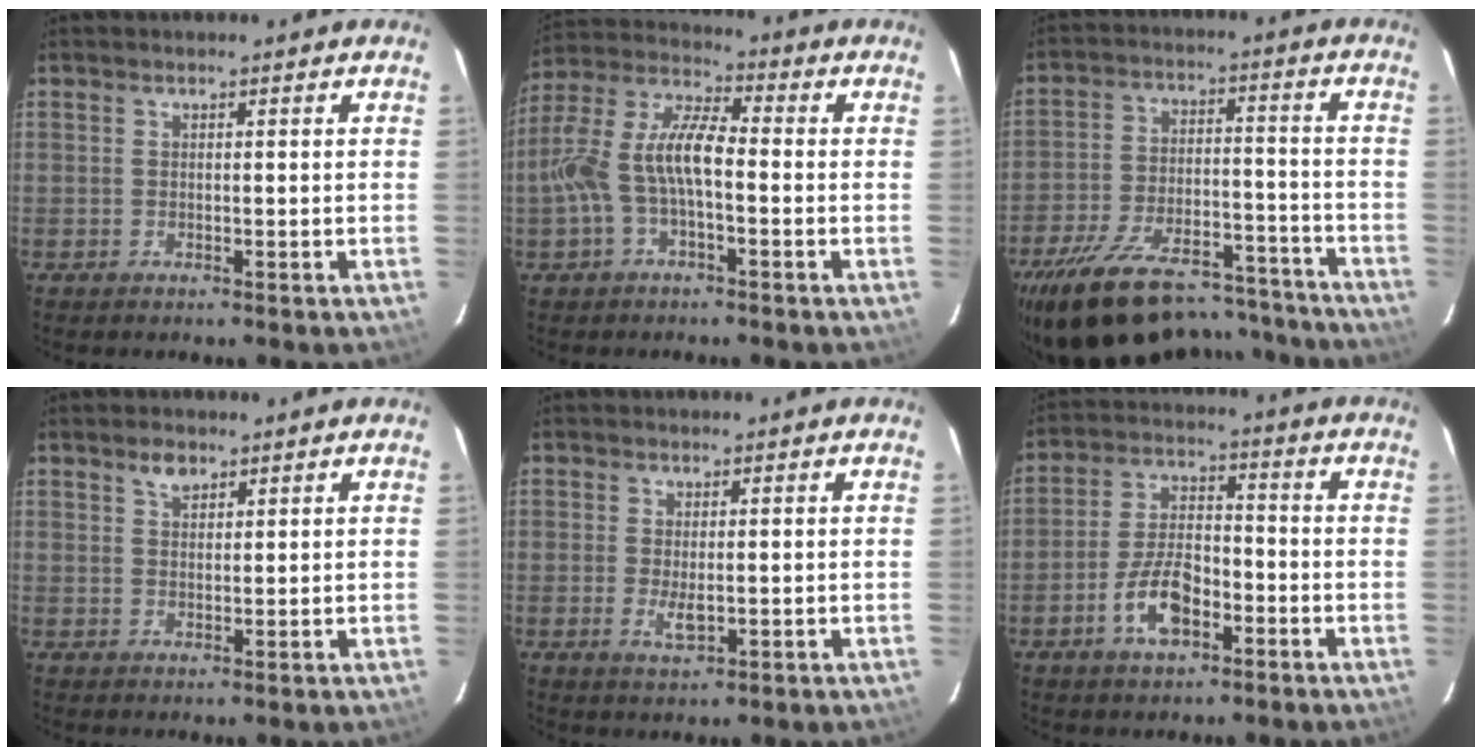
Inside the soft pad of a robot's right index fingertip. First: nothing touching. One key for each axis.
{"total": 11.1, "fx": -2.4, "fy": 4.0, "fz": 10.1, "tx": -0.217, "ty": 0.015, "tz": -0.048}
{"total": 27.5, "fx": -22.8, "fy": 9.9, "fz": 11.9, "tx": -0.232, "ty": 0.006, "tz": -0.317}
{"total": 2.7, "fx": 1.9, "fy": 1.4, "fz": 1.3, "tx": -0.021, "ty": 0.007, "tz": 0.034}
{"total": 3.1, "fx": -0.4, "fy": 1.3, "fz": 2.8, "tx": -0.053, "ty": -0.009, "tz": -0.004}
{"total": 9.4, "fx": -4.5, "fy": 4.5, "fz": 6.9, "tx": -0.143, "ty": 0.009, "tz": -0.076}